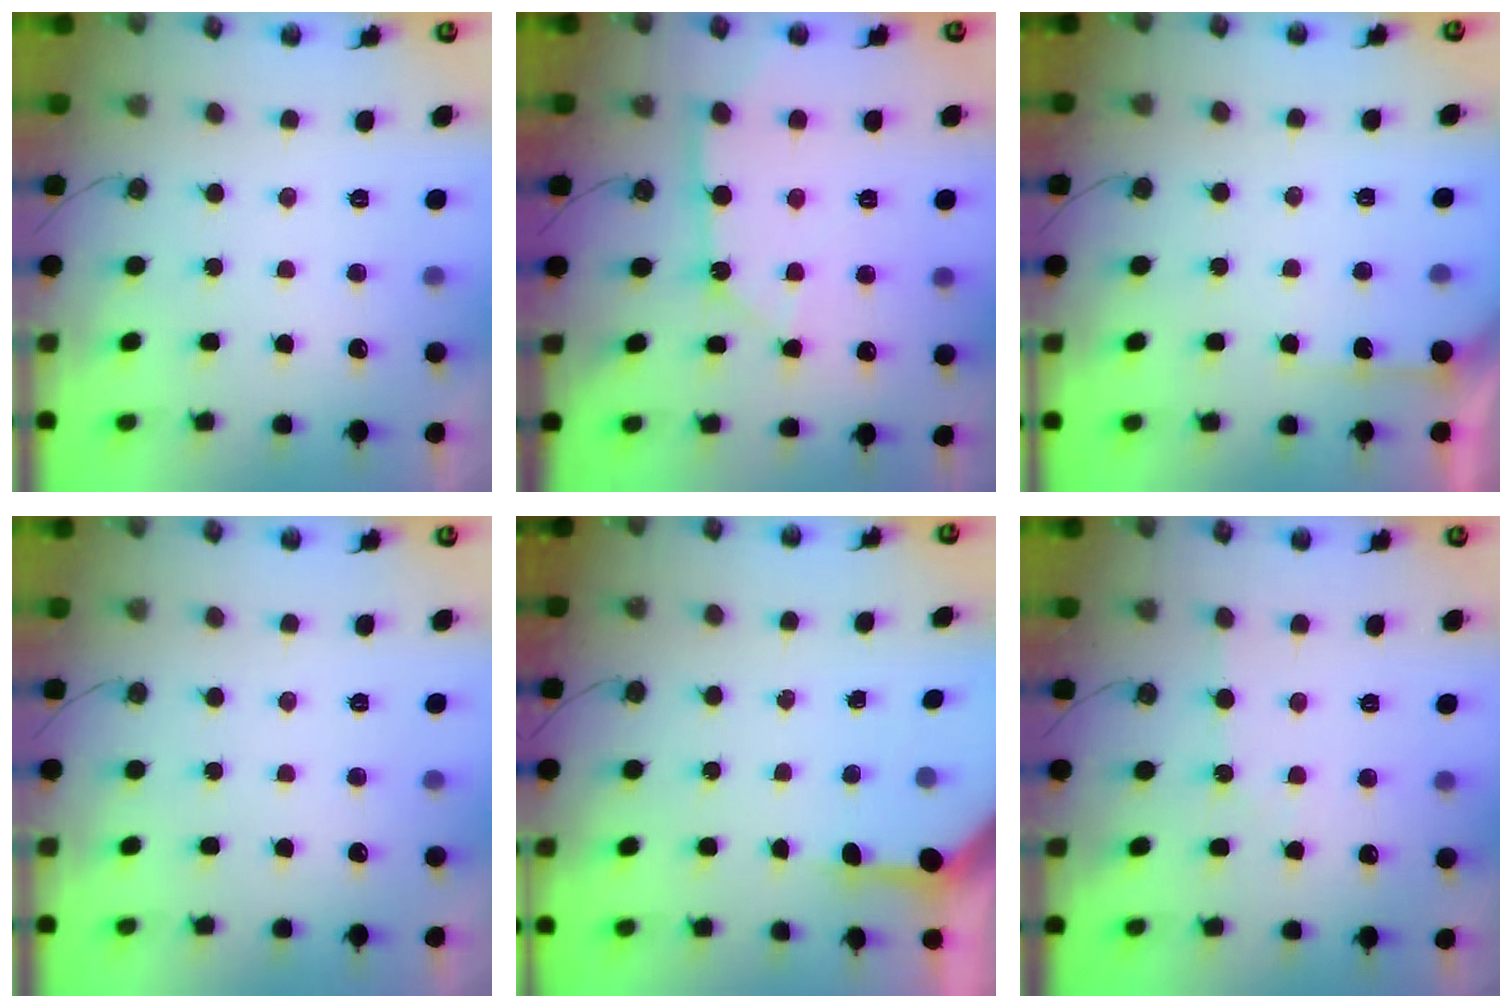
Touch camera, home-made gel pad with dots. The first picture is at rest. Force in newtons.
{"total": 11.6, "press": 11.5, "slide": 1.3}
{"total": 4.3, "press": 4.3, "slide": 0.5}
{"total": 0.0}
{"total": 3.2, "press": 3.2, "slide": 0.4}
{"total": 2.8, "press": 2.8, "slide": 0.5}